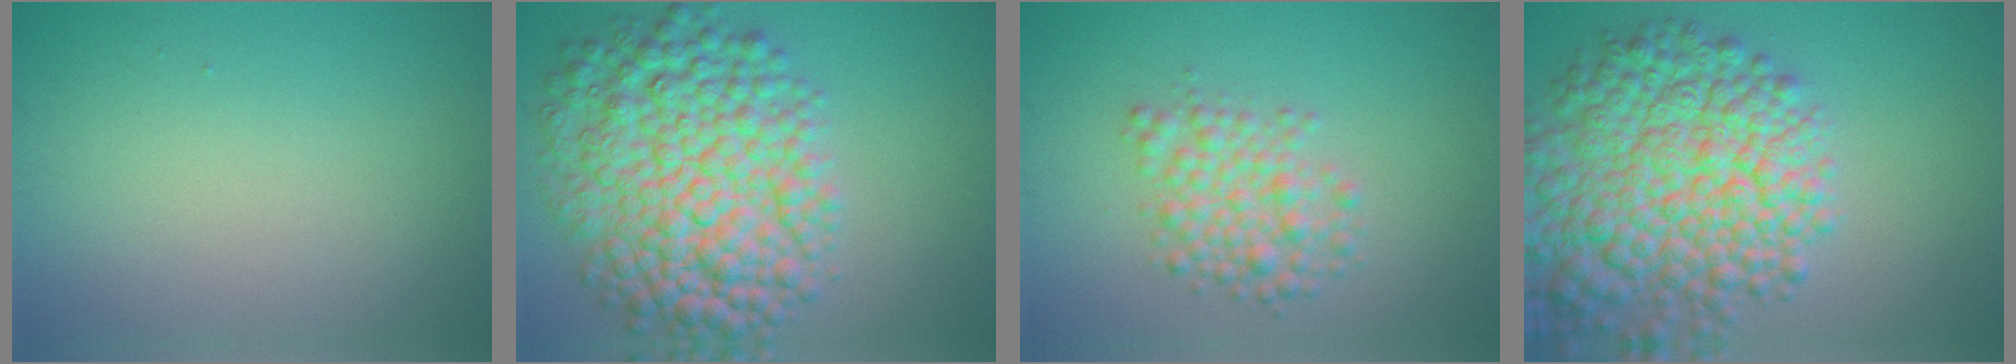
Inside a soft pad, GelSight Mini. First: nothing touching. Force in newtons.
{"total": 10.6, "press": 10.6, "slide": 0.1}
{"total": 3.6, "press": 3.6, "slide": 0.1}
{"total": 11.5, "press": 11.4, "slide": 0.6}